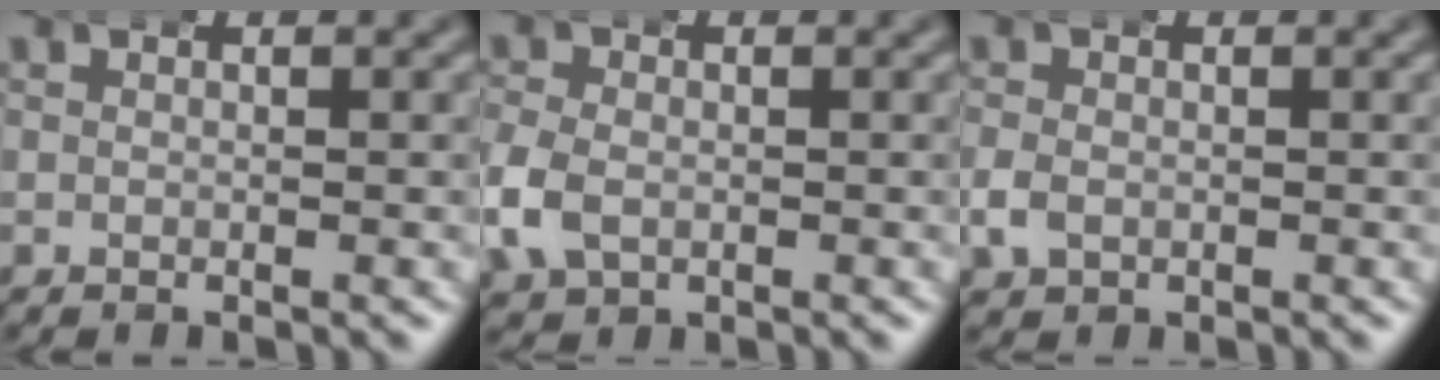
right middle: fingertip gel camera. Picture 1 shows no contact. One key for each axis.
{"total": 3.3, "fx": -0.8, "fy": 2.7, "fz": 1.7, "tx": -0.057, "ty": -0.002, "tz": -0.014}
{"total": 1.6, "fx": -0.5, "fy": 1.4, "fz": 0.8, "tx": -0.024, "ty": 0.002, "tz": -0.010}